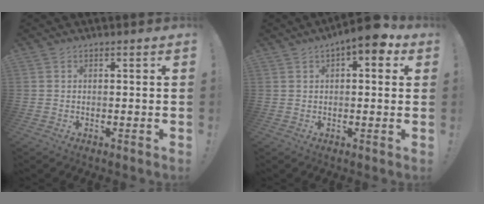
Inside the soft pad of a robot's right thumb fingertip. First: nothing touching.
{"total": 6.5, "force": [3.4, 2.4, 5.0], "torque": [-0.074, -0.011, 0.056]}